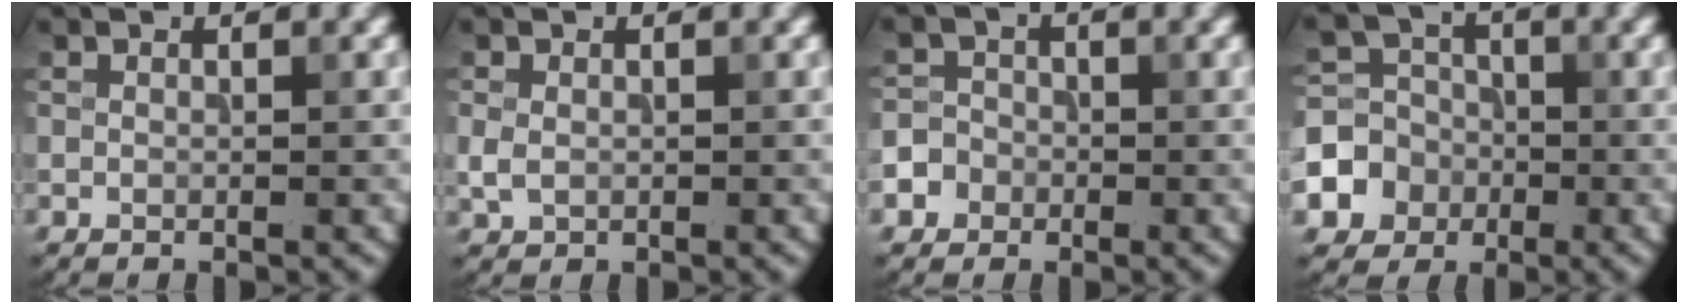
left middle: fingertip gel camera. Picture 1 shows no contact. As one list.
[{"total": 1.5, "force": [-0.1, 1.2, 0.8], "torque": [-0.020, -0.002, -0.001]}, {"total": 3.7, "force": [-1.8, 3.2, 0.6], "torque": [0.010, 0.000, -0.040]}, {"total": 5.9, "force": [-1.9, 5.5, 1.1], "torque": [-0.012, 0.005, -0.056]}]